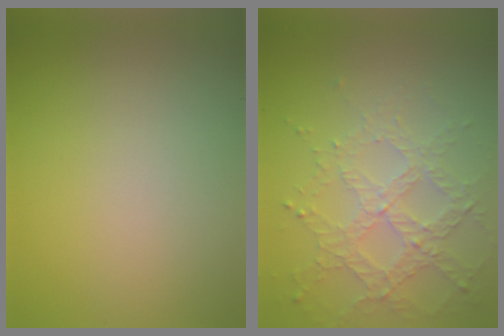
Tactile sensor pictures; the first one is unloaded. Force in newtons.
{"total": 4.6, "press": 3.3, "slide": 3.2}